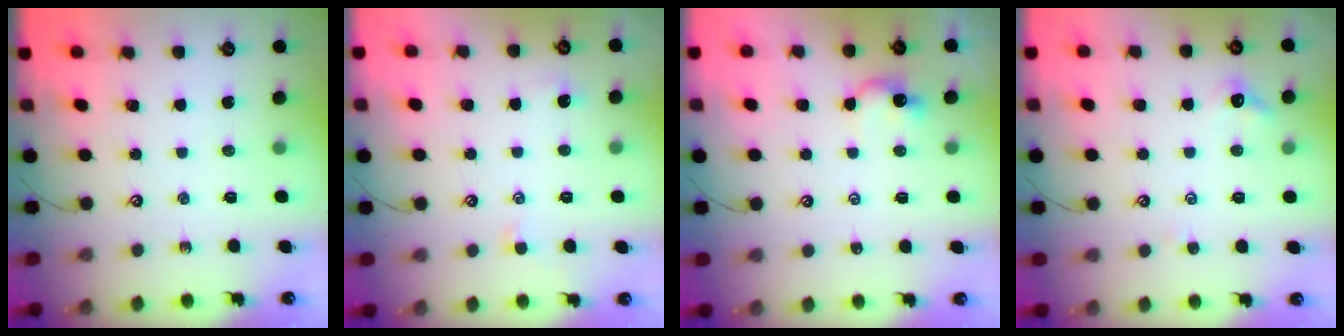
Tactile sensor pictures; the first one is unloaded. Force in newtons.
{"total": 0.7, "press": 0.5, "slide": 0.5}
{"total": 2.1, "press": 2.1, "slide": 0.5}
{"total": 2.1, "press": 2.1, "slide": 0.5}